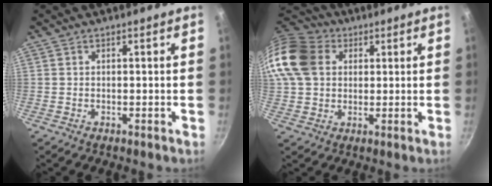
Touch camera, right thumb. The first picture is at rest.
{"total": 16.5, "force": [4.4, 12.9, 9.2], "torque": [-0.187, 0.022, 0.072]}